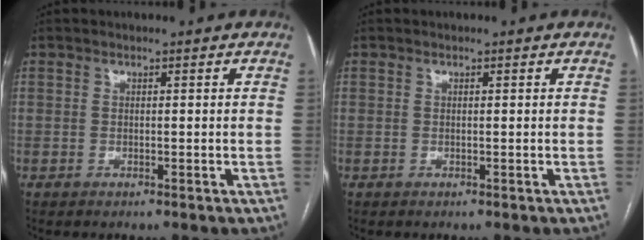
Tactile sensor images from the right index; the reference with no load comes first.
{"total": 0.0}